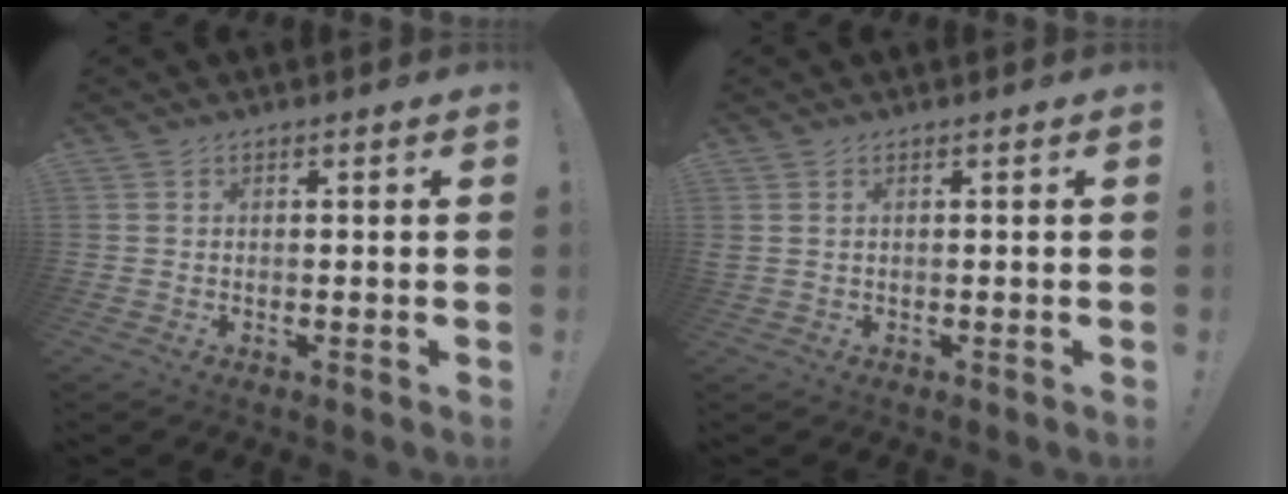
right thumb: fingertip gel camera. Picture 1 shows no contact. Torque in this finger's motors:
{"motor_torque": [0.81, 0.80, 0.45, -0.26, 0.26]}